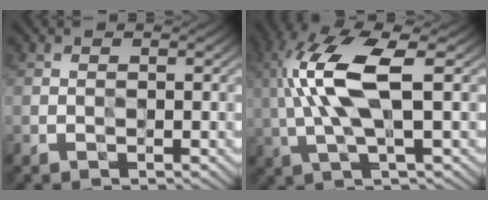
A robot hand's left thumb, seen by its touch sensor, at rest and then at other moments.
{"total": 9.5, "force": [2.0, 2.7, 8.9], "torque": [-0.205, 0.007, 0.042]}